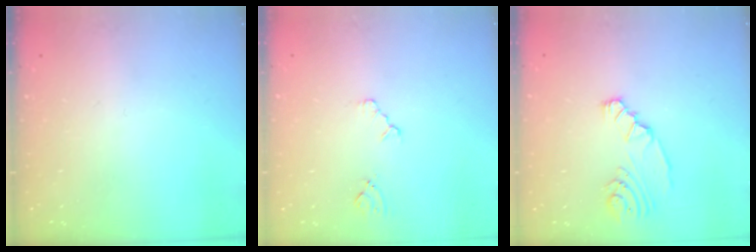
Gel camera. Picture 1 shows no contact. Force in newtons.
{"total": 2.3, "press": 2.2, "slide": 0.4}
{"total": 4.5, "press": 4.3, "slide": 1.5}